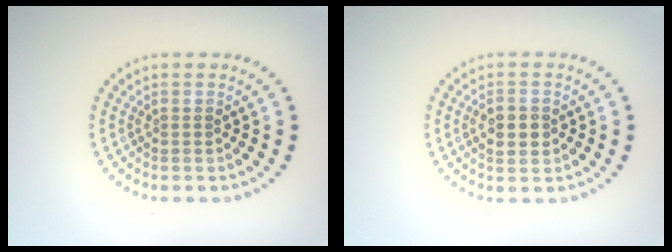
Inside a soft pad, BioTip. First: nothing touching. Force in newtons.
{"total": 2.6, "press": 2.6, "slide": 0.0}